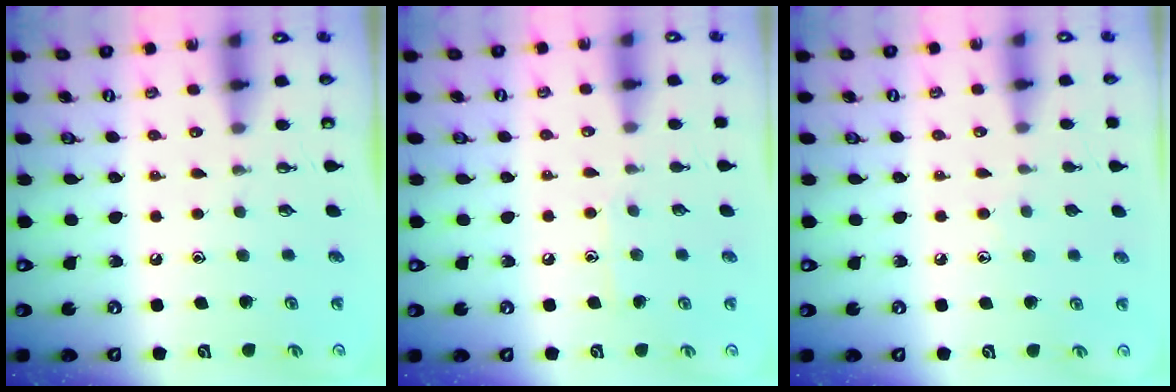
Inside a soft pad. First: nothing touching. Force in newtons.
{"total": 5.7, "press": 5.7, "slide": 0.7}
{"total": 6.1, "press": 6.1, "slide": 0.5}